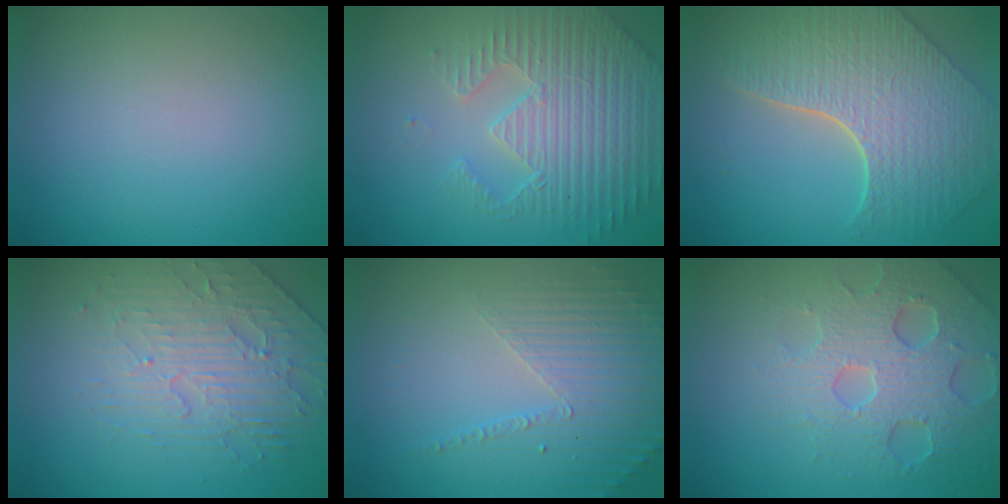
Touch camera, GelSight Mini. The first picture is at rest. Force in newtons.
{"total": 4.7, "press": 4.6, "slide": 1.0}
{"total": 8.2, "press": 5.9, "slide": 5.6}
{"total": 4.0, "press": 3.6, "slide": 1.6}
{"total": 5.2, "press": 3.1, "slide": 4.1}
{"total": 4.7, "press": 4.6, "slide": 1.0}